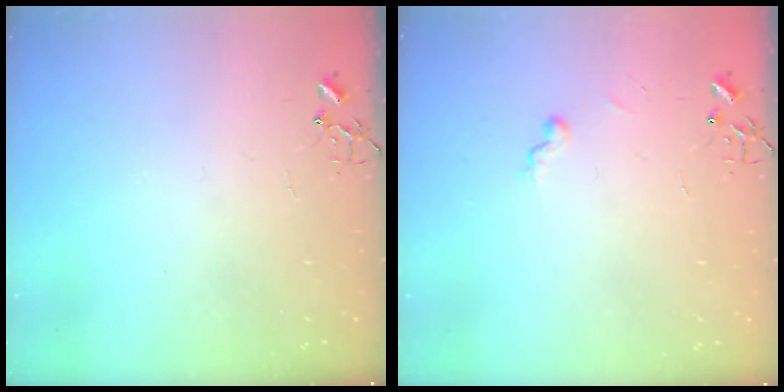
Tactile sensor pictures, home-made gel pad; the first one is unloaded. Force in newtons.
{"total": 4.6, "press": 4.6, "slide": 0.5}